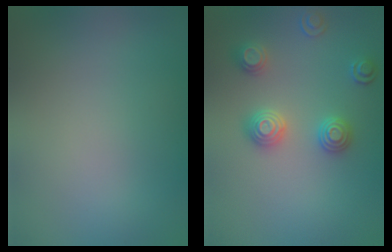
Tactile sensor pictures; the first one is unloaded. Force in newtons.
{"total": 3.0, "press": 2.9, "slide": 0.6}